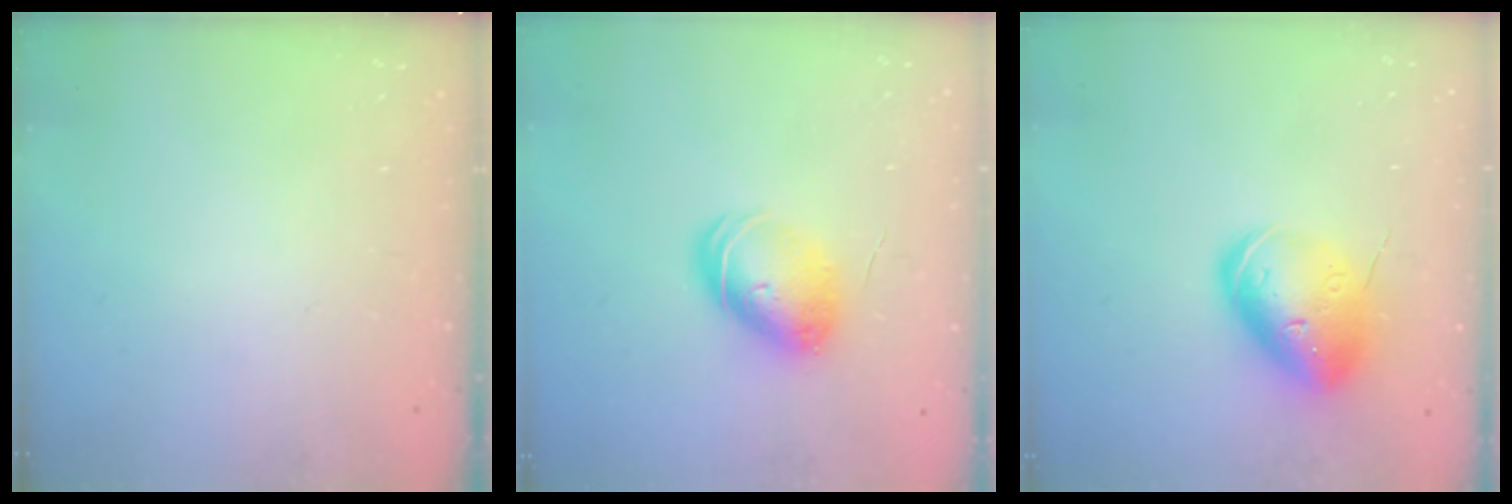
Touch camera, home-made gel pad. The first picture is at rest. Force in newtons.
{"total": 9.0, "press": 9.0, "slide": 0.7}
{"total": 13.2, "press": 13.0, "slide": 2.3}